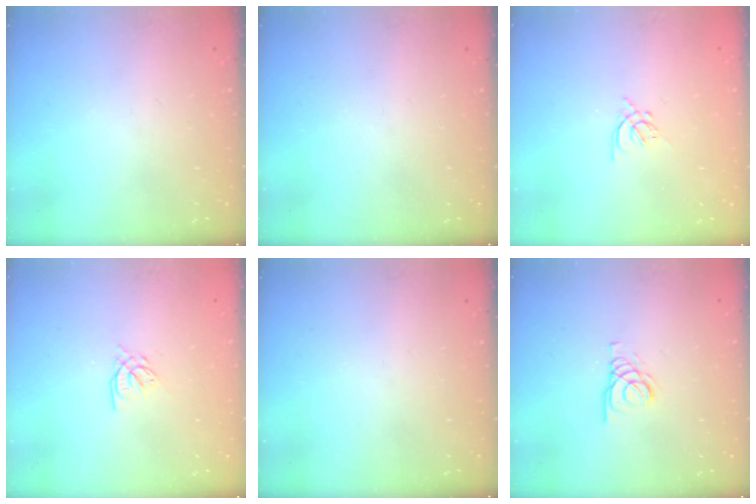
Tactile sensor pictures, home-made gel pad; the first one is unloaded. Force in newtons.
{"total": 0.0}
{"total": 2.0, "press": 1.9, "slide": 0.5}
{"total": 3.3, "press": 3.3, "slide": 0.3}
{"total": 0.0}
{"total": 2.1, "press": 2.1, "slide": 0.2}